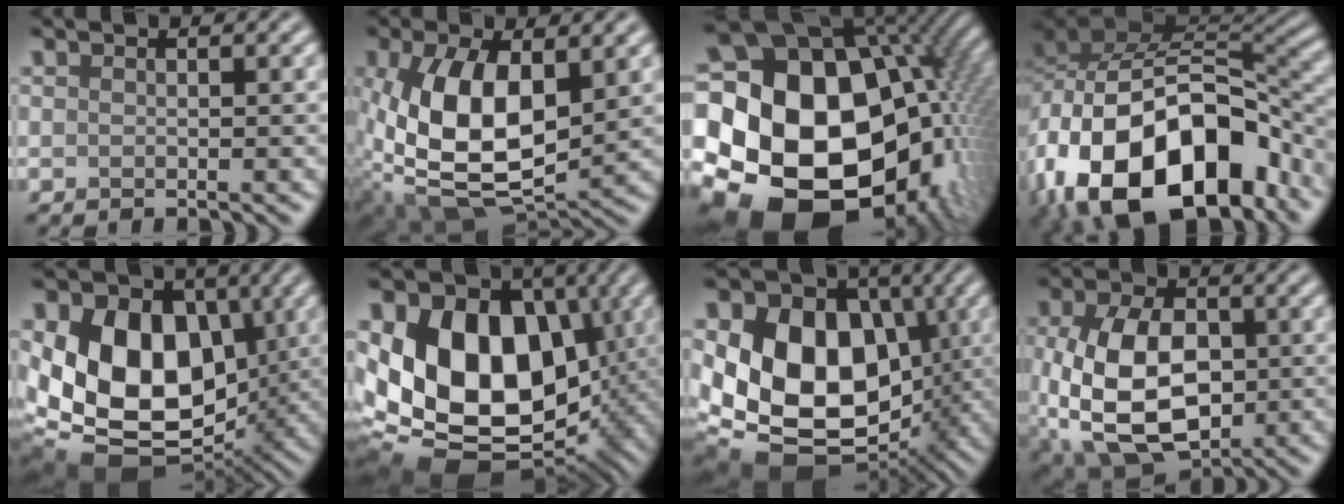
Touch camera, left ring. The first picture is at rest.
{"total": 11.5, "force": [0.7, 6.3, 9.6], "torque": [-0.202, -0.007, 0.019]}
{"total": 24.3, "force": [-3.2, 18.7, 15.2], "torque": [-0.262, 0.000, -0.097]}
{"total": 17.7, "force": [-7.3, 10.6, 12.1], "torque": [-0.210, -0.025, -0.107]}
{"total": 15.6, "force": [1.4, 11.0, 10.9], "torque": [-0.171, -0.001, 0.023]}
{"total": 17.9, "force": [0.7, 12.8, 12.5], "torque": [-0.204, -0.008, 0.016]}
{"total": 17.3, "force": [0.3, 12.9, 11.5], "torque": [-0.177, 0.005, 0.000]}
{"total": 11.8, "force": [-1.5, 7.4, 9.0], "torque": [-0.191, -0.013, -0.028]}